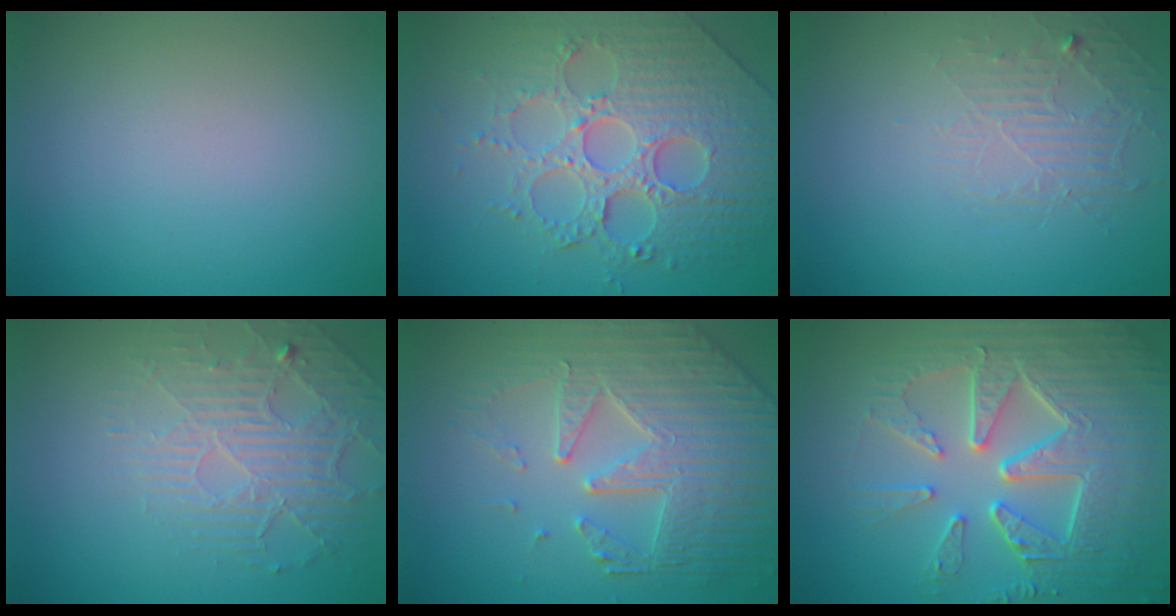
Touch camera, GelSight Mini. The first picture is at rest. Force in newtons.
{"total": 7.7, "press": 6.1, "slide": 4.6}
{"total": 1.8, "press": 0.8, "slide": 1.6}
{"total": 3.1, "press": 2.8, "slide": 1.4}
{"total": 6.5, "press": 5.4, "slide": 3.6}
{"total": 9.5, "press": 6.6, "slide": 6.9}